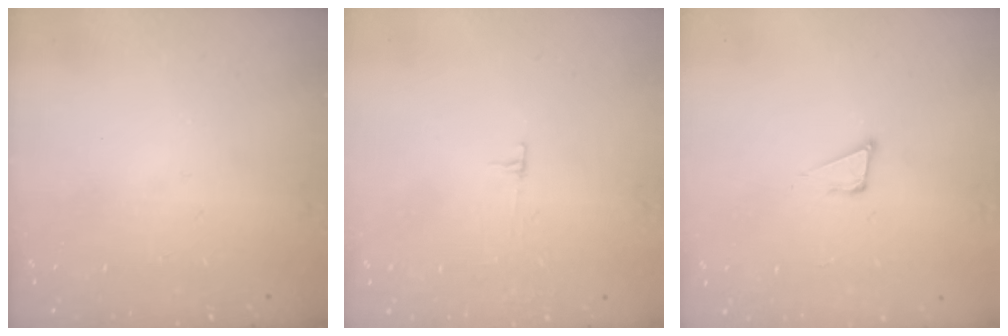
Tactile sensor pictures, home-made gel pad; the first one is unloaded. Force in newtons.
{"total": 3.3, "press": 3.3, "slide": 0.4}
{"total": 4.0, "press": 3.9, "slide": 0.8}